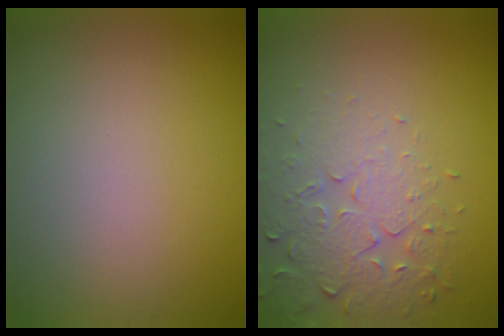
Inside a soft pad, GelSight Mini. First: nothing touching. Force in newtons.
{"total": 4.1, "press": 3.9, "slide": 1.2}